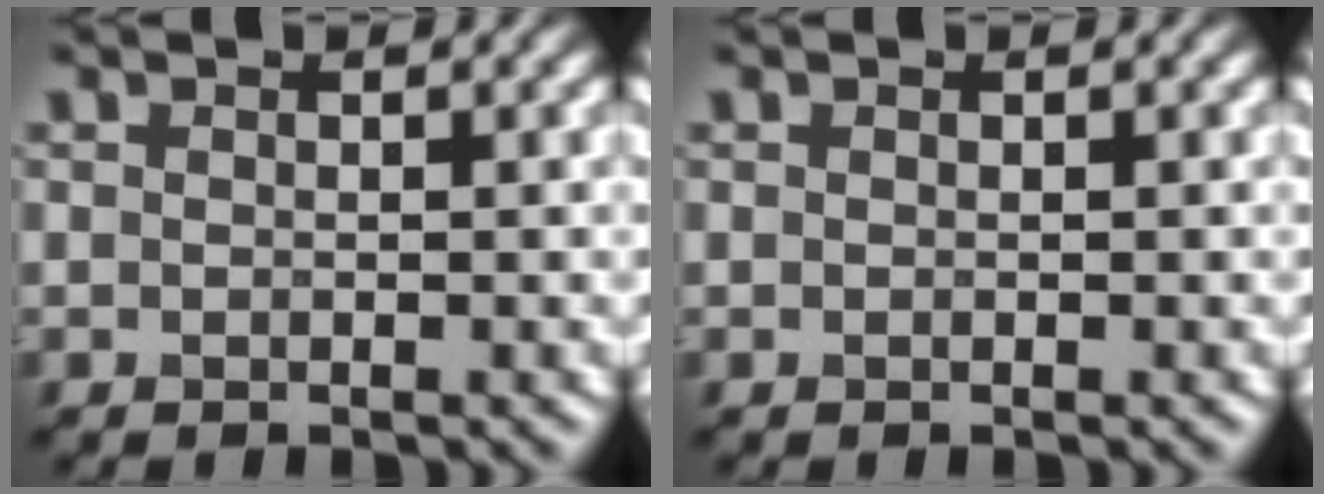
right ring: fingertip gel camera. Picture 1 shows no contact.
{"total": 0.0}